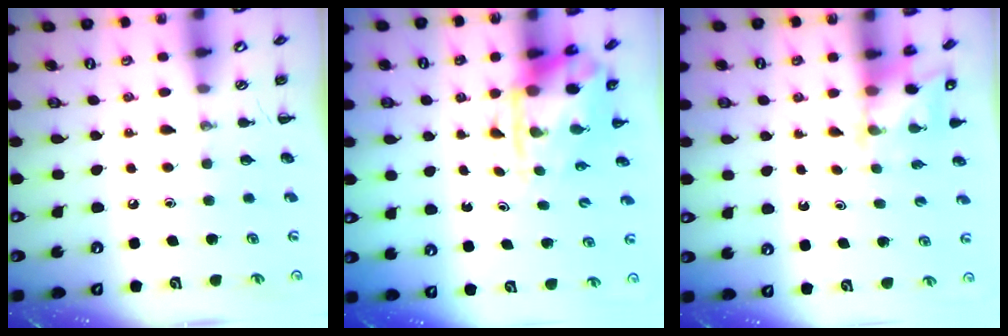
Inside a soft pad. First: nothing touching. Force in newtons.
{"total": 3.6, "press": 3.5, "slide": 0.9}
{"total": 3.6, "press": 3.5, "slide": 0.8}